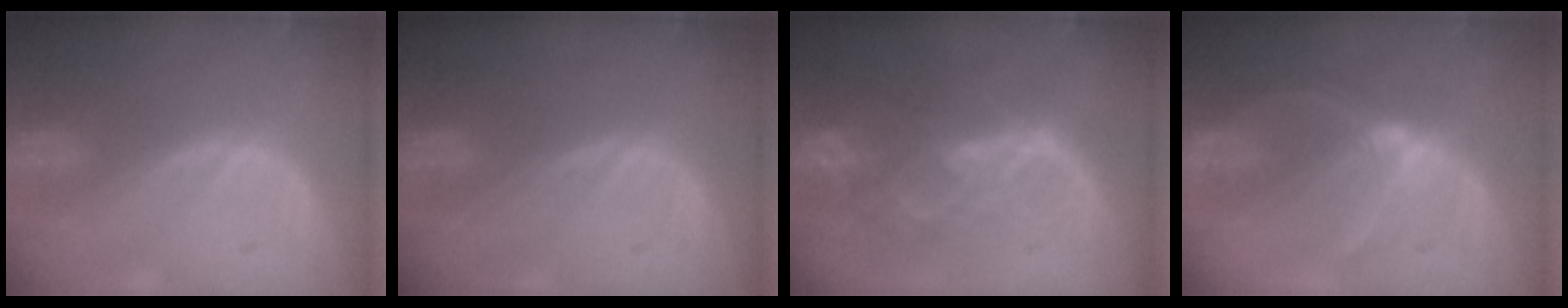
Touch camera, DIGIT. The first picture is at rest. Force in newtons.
{"total": 0.0}
{"total": 8.8, "press": 7.5, "slide": 4.7}
{"total": 6.0, "press": 5.5, "slide": 2.3}